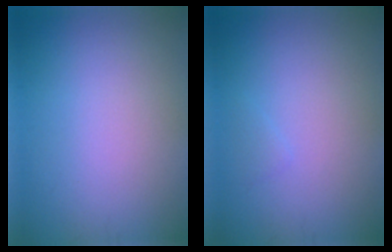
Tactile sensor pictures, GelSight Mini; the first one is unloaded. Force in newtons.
{"total": 0.5, "press": 0.5, "slide": 0.0}